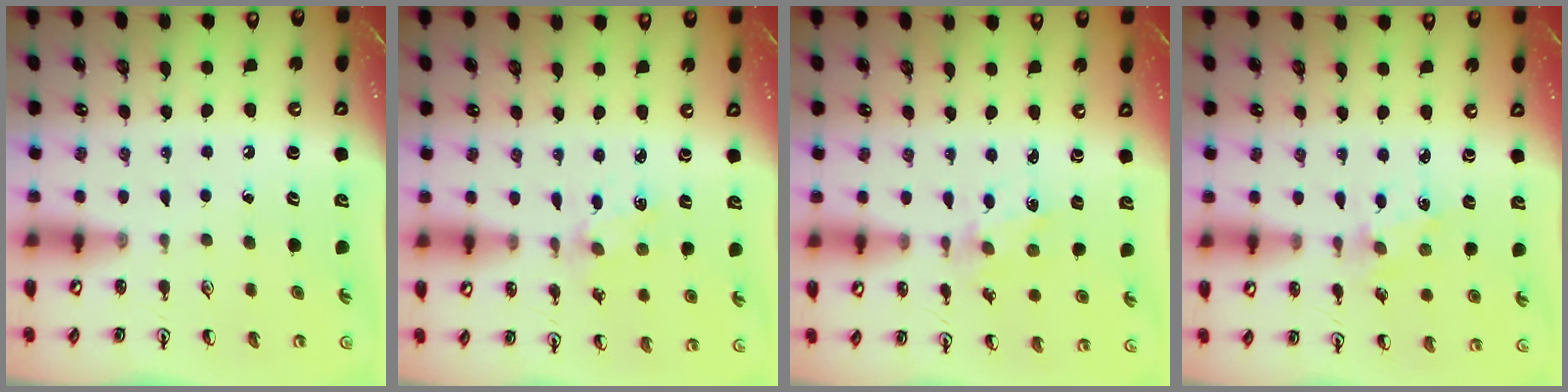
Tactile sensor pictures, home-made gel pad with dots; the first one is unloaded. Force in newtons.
{"total": 2.0, "press": 2.0, "slide": 0.3}
{"total": 1.5, "press": 1.5, "slide": 0.1}
{"total": 1.5, "press": 1.5, "slide": 0.1}